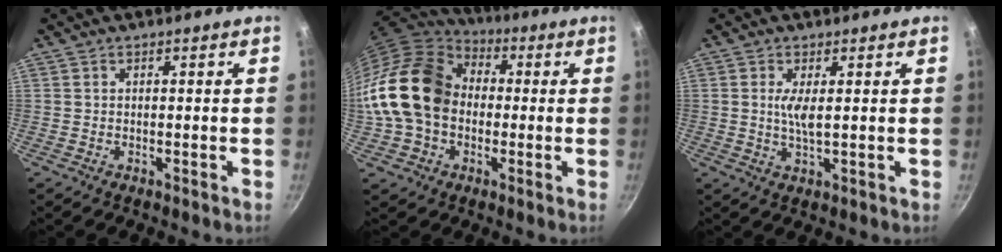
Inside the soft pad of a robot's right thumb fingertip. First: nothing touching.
{"total": 19.1, "force": [-0.4, 14.7, 12.2], "torque": [-0.212, 0.042, -0.014]}
{"total": 3.6, "force": [0.7, 0.8, 3.4], "torque": [-0.072, -0.007, 0.015]}